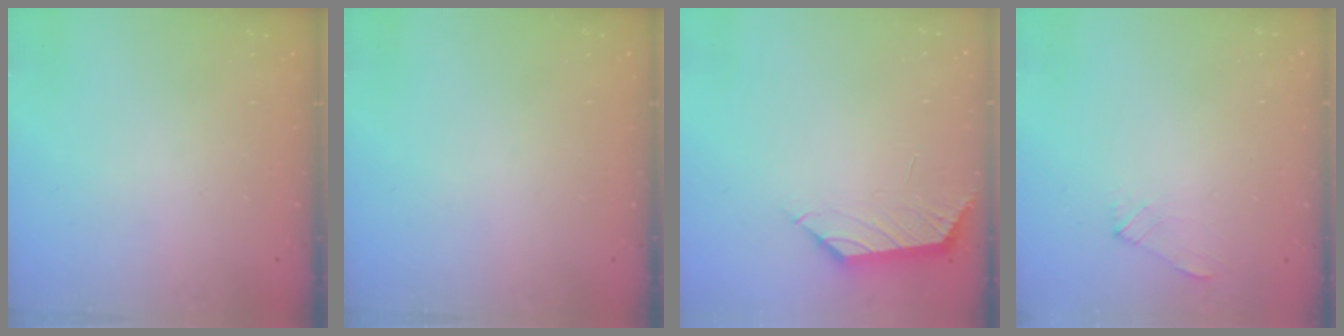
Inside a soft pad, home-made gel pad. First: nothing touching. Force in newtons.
{"total": 0.0}
{"total": 1.0, "press": 0.9, "slide": 0.4}
{"total": 1.9, "press": 1.9, "slide": 0.4}